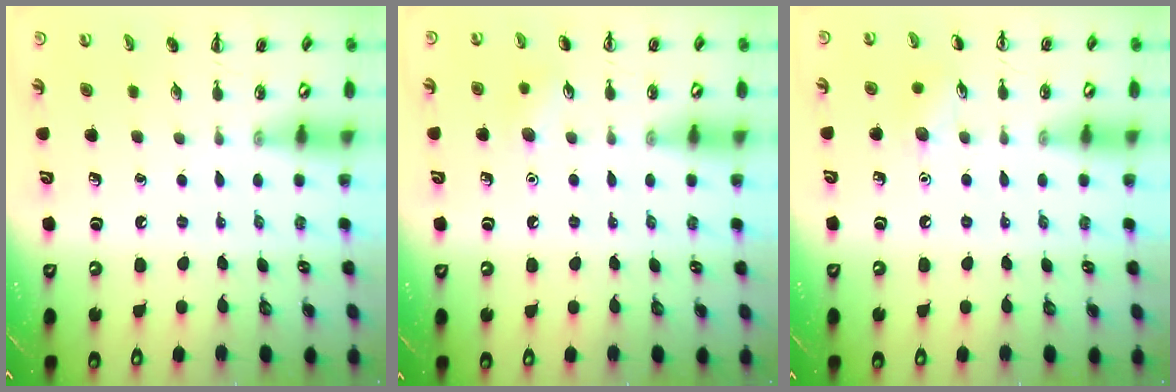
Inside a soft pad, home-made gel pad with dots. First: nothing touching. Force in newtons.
{"total": 6.7, "press": 6.5, "slide": 1.8}
{"total": 6.2, "press": 6.0, "slide": 1.7}